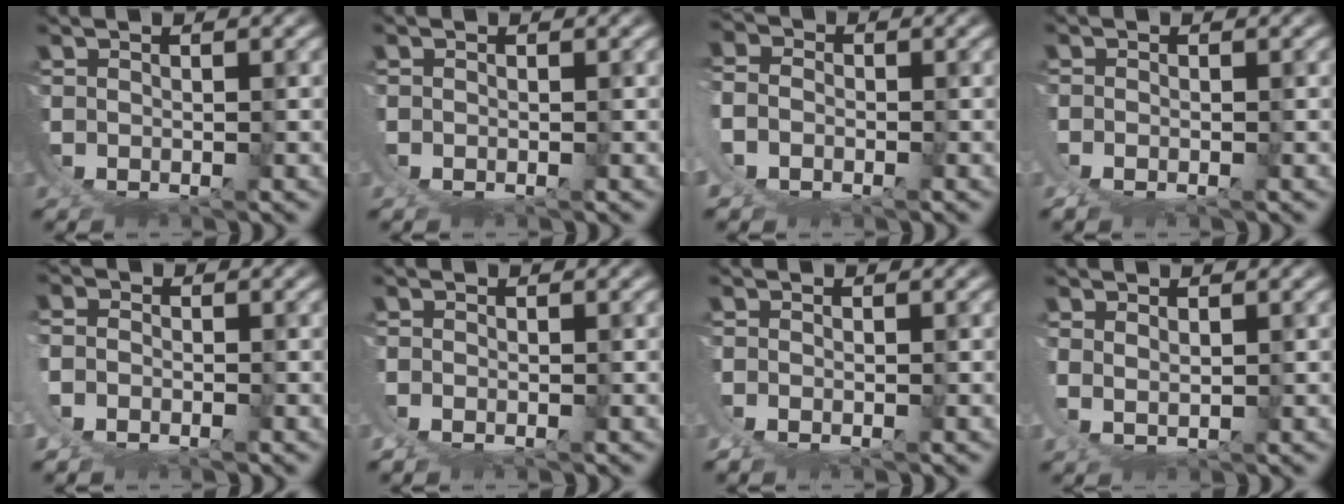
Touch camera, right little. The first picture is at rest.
{"total": 0.0}
{"total": 4.8, "force": [1.2, 4.2, 2.1], "torque": [-0.065, -0.006, 0.014]}
{"total": 1.4, "force": [-0.4, 1.0, 0.9], "torque": [-0.022, -0.005, -0.008]}
{"total": 3.6, "force": [0.5, 3.2, 1.7], "torque": [-0.052, -0.008, 0.006]}
{"total": 0.7, "force": [0.1, 0.3, 0.7], "torque": [-0.016, -0.003, 0.002]}
{"total": 1.0, "force": [0.0, 0.5, 0.8], "torque": [-0.019, -0.004, 0.000]}
{"total": 2.0, "force": [1.7, -0.1, 1.1], "torque": [-0.031, -0.006, 0.036]}